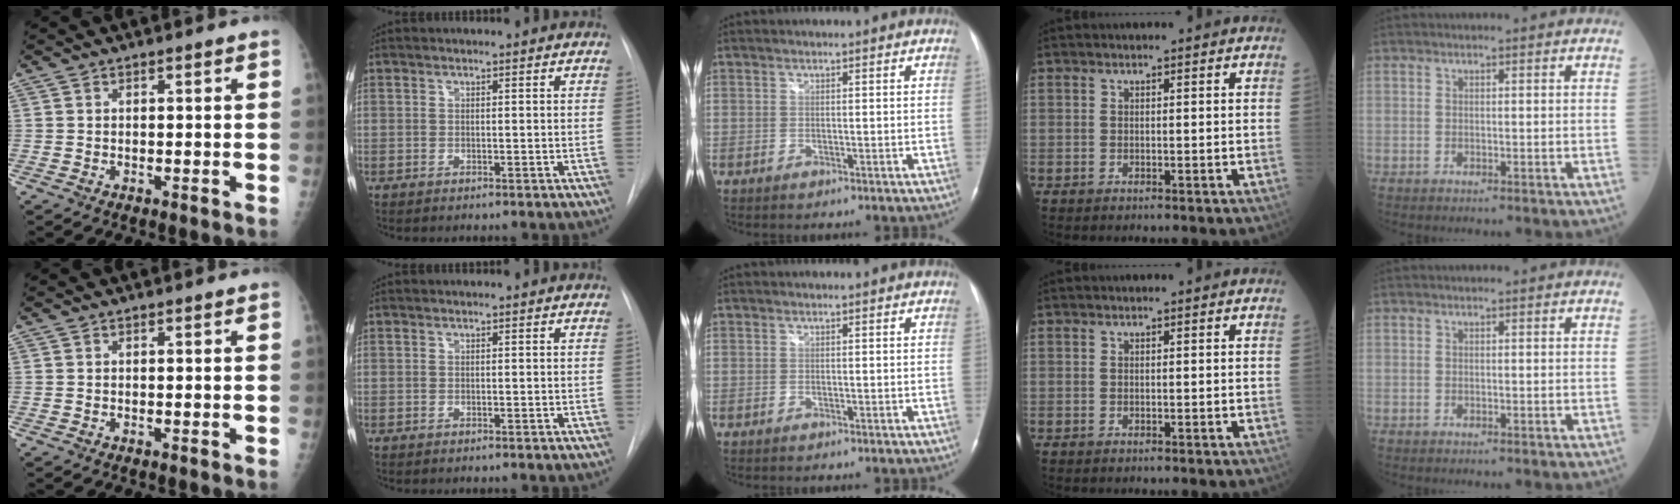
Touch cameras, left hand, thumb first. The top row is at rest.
{}